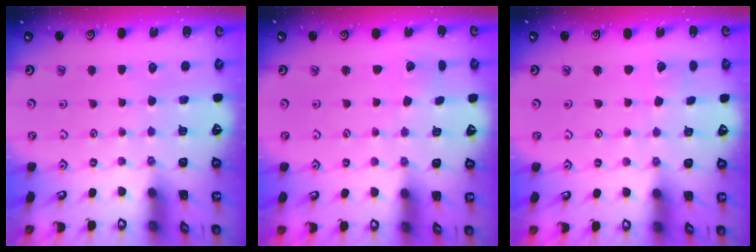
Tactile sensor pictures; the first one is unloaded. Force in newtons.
{"total": 1.5, "press": 1.5, "slide": 0.1}
{"total": 1.4, "press": 1.4, "slide": 0.1}